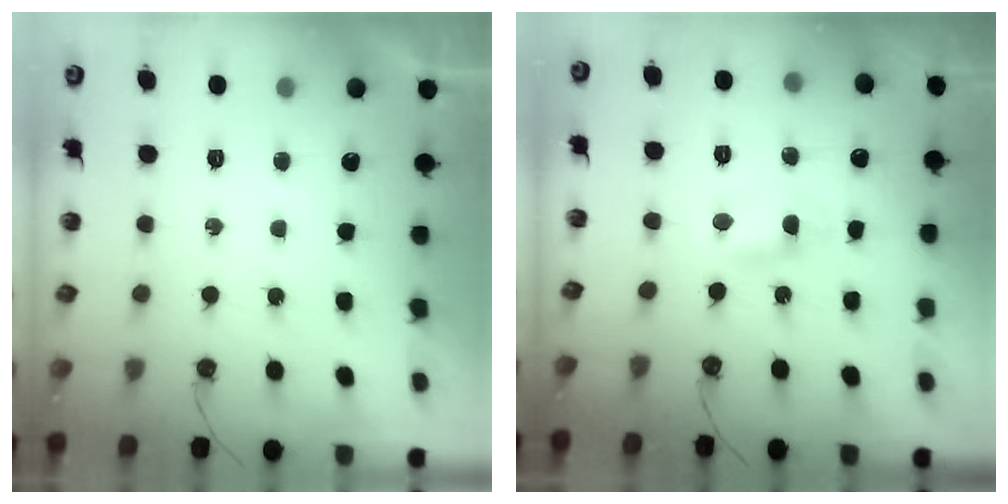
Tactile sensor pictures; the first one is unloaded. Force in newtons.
{"total": 1.2, "press": 1.0, "slide": 0.6}